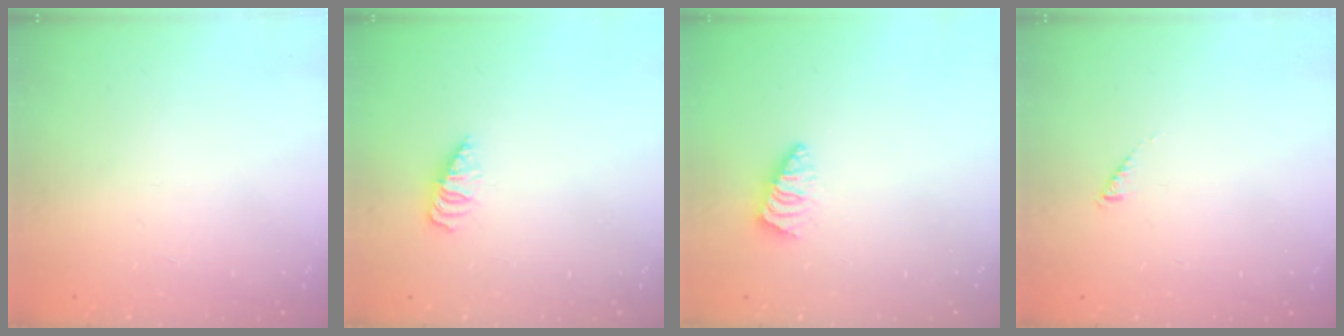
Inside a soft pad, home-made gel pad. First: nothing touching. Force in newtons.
{"total": 1.8, "press": 1.7, "slide": 0.4}
{"total": 1.1, "press": 1.1, "slide": 0.2}
{"total": 0.0}